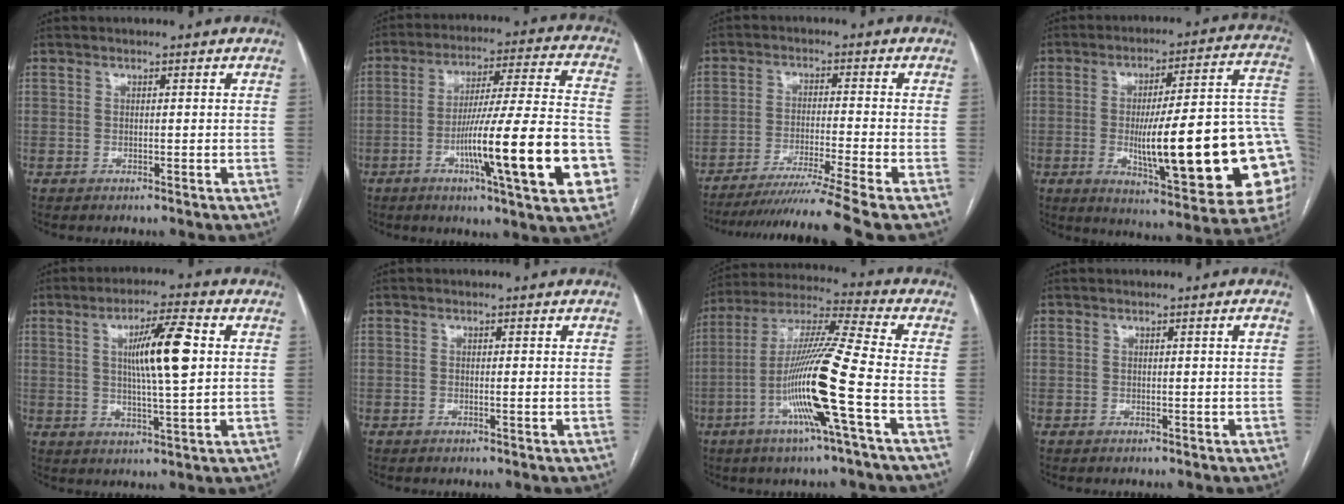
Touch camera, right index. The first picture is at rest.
{"total": 21.4, "force": [-7.0, 1.2, 20.2], "torque": [-0.274, 0.000, -0.102]}
{"total": 13.2, "force": [-11.0, -3.5, 6.4], "torque": [-0.085, -0.030, -0.173]}
{"total": 27.2, "force": [-4.1, 4.1, 26.6], "torque": [-0.293, 0.006, -0.054]}
{"total": 9.9, "force": [1.9, 0.7, 9.7], "torque": [-0.167, 0.003, 0.033]}
{"total": 0.8, "force": [-0.1, 0.1, 0.8], "torque": [-0.014, -0.001, -0.001]}
{"total": 15.9, "force": [-4.9, -1.3, 15.0], "torque": [-0.294, -0.008, -0.102]}
{"total": 0.6, "force": [0.1, -0.1, 0.6], "torque": [-0.009, 0.002, 0.002]}